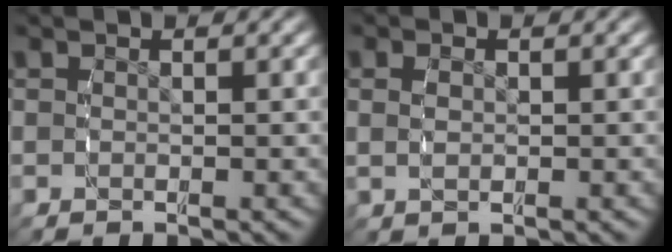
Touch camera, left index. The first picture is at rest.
{"total": 1.3, "force": [0.3, 0.7, 1.1], "torque": [-0.024, -0.002, 0.009]}